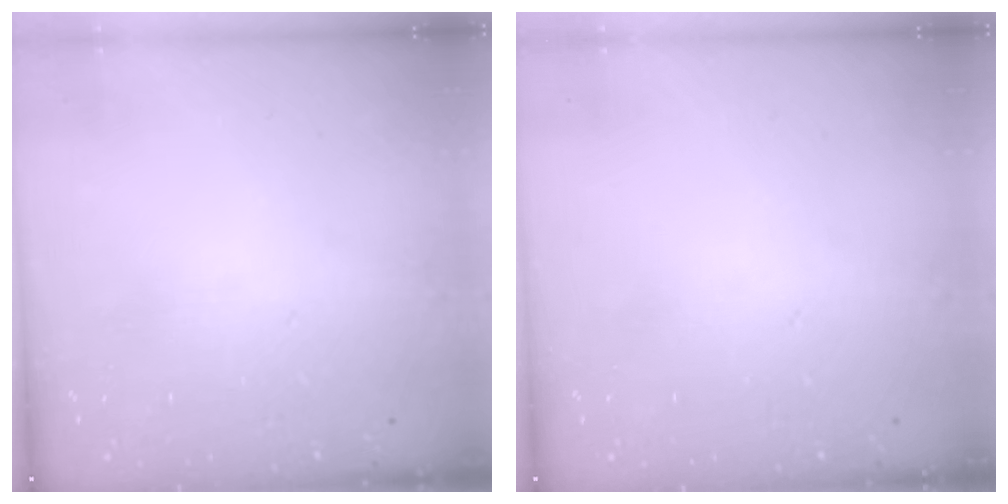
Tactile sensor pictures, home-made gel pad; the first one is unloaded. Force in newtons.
{"total": 0.0}